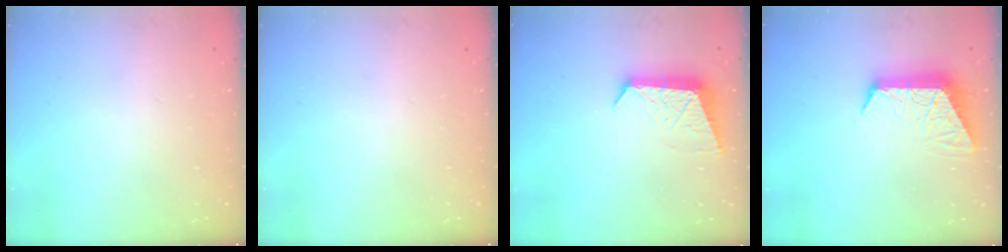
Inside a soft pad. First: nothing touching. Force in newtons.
{"total": 0.0}
{"total": 8.8, "press": 8.8, "slide": 0.7}
{"total": 11.7, "press": 11.7, "slide": 1.0}